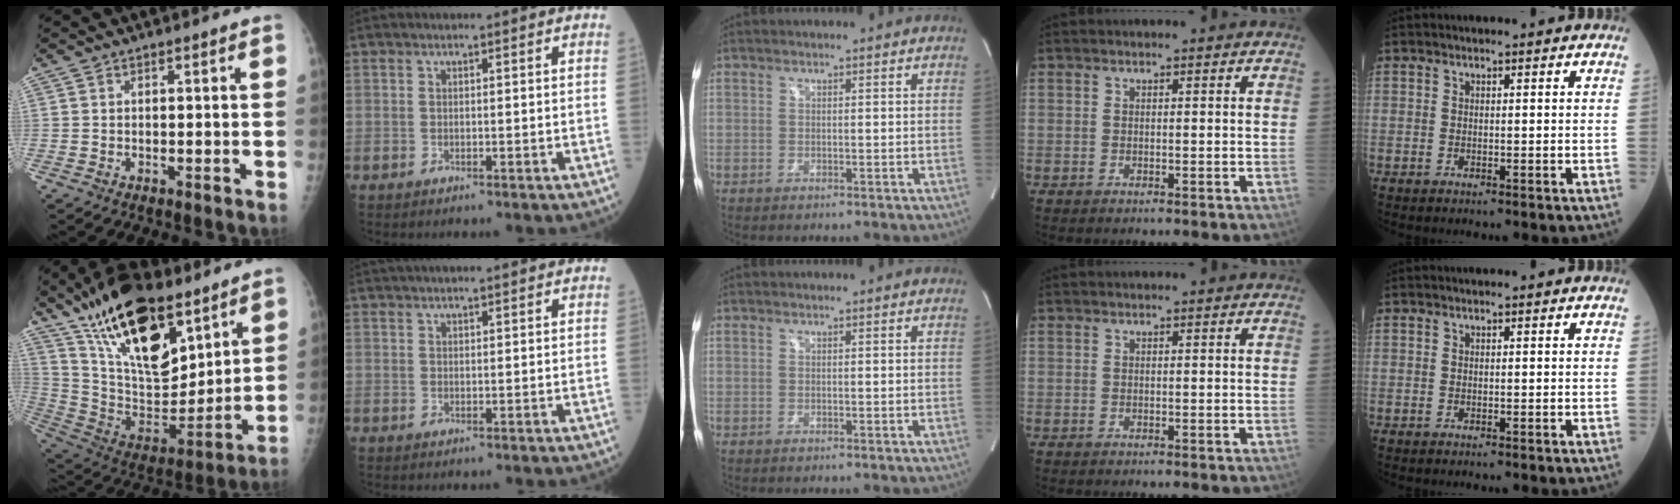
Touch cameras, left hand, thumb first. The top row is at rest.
{"thumb": {"total": 26.2, "force": [15.9, 11.6, 17.2], "torque": [-0.272, -0.052, 0.286]}, "index": {"total": 9.3, "force": [8.4, 0.6, 4.1], "torque": [-0.060, 0.031, 0.113]}}